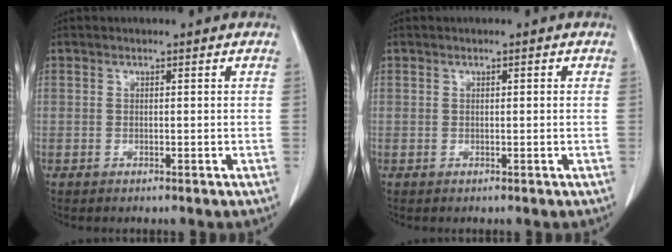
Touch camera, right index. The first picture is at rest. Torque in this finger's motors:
{"motor_torque": [-0.14, 0.08, 0.01, -0.01]}